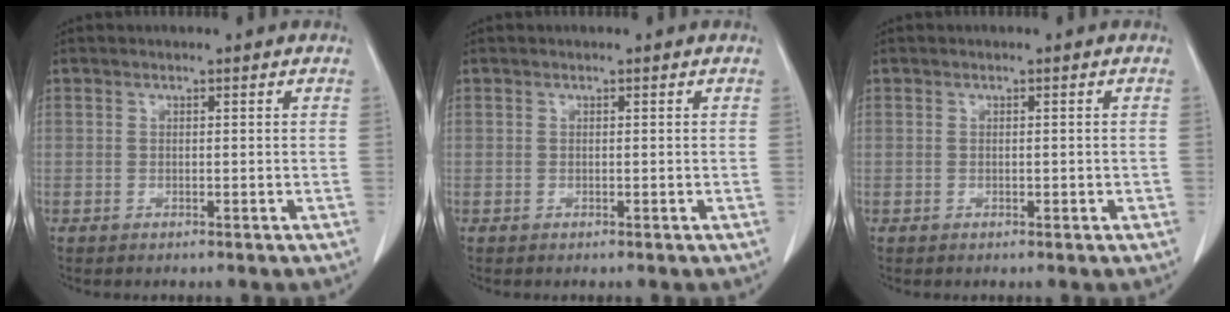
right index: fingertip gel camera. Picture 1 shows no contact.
{"total": 0.0}
{"total": 0.8, "force": [-0.1, 0.6, 0.5], "torque": [-0.007, 0.007, 0.000]}